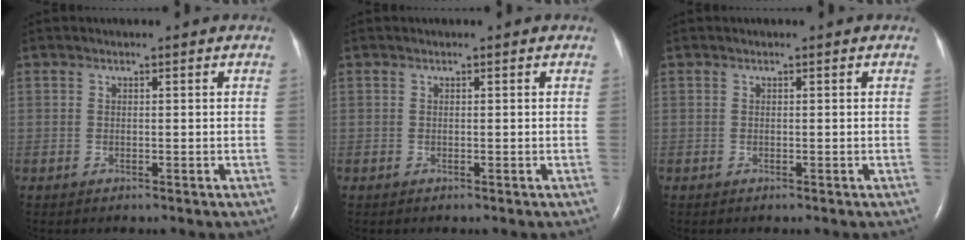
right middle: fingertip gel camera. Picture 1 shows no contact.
{"total": 0.0}
{"total": 0.0}